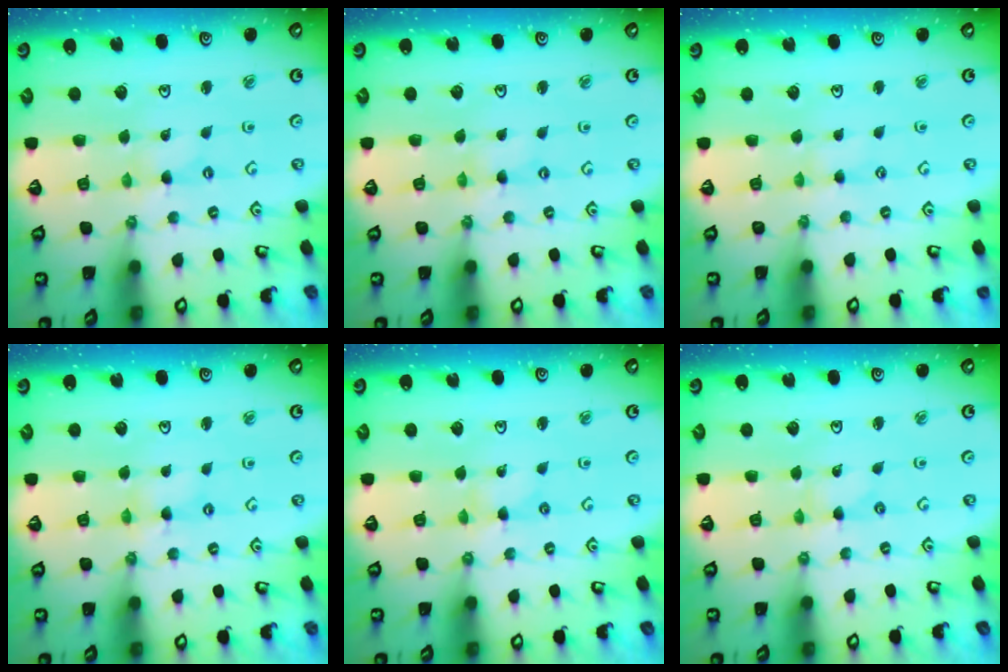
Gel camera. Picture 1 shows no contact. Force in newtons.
{"total": 0.0}
{"total": 1.0, "press": 0.9, "slide": 0.2}
{"total": 1.3, "press": 1.3, "slide": 0.2}
{"total": 0.0}
{"total": 0.0}